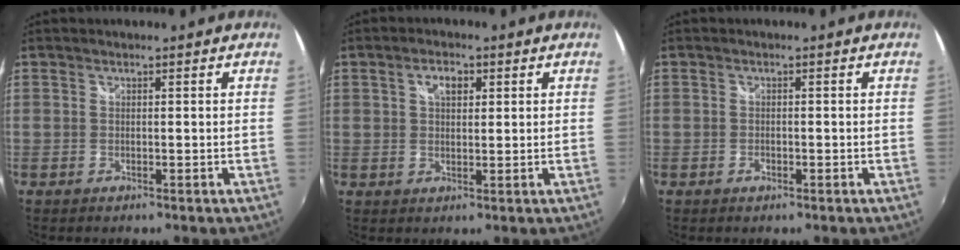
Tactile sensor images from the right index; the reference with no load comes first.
{"total": 3.5, "force": [1.2, 2.0, 2.5], "torque": [-0.040, 0.009, 0.020]}
{"total": 0.9, "force": [-0.6, 0.5, 0.4], "torque": [-0.009, 0.001, -0.011]}